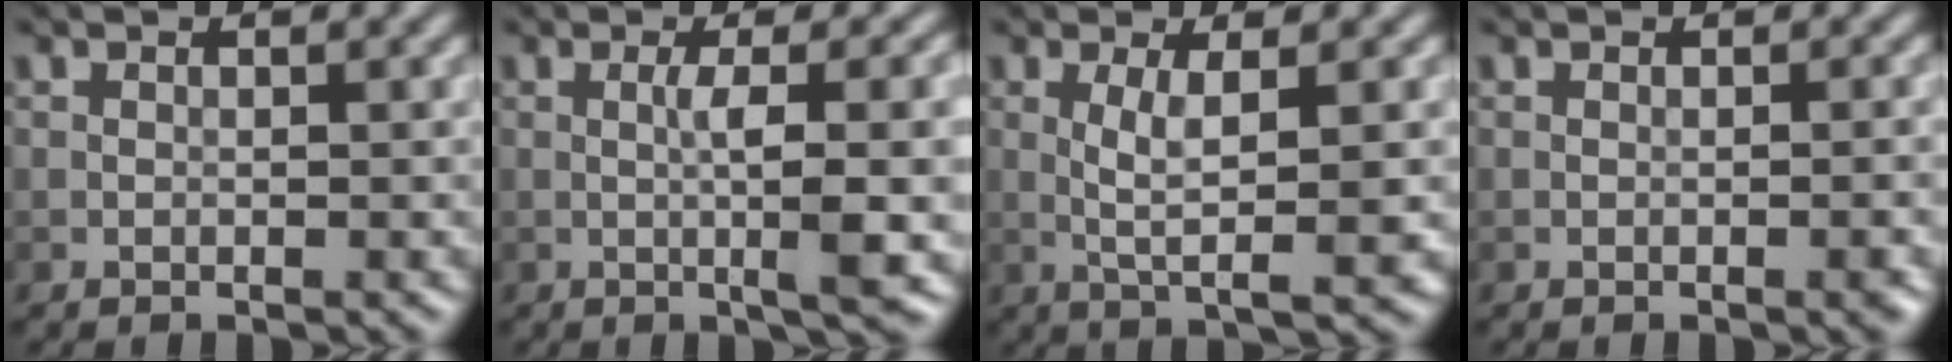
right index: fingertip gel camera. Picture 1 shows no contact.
{"total": 6.3, "force": [-0.3, 1.2, 6.1], "torque": [-0.093, 0.002, -0.003]}
{"total": 4.0, "force": [0.2, 0.7, 3.9], "torque": [-0.076, -0.004, 0.006]}
{"total": 1.8, "force": [-0.3, 0.4, 1.7], "torque": [-0.015, 0.002, -0.007]}